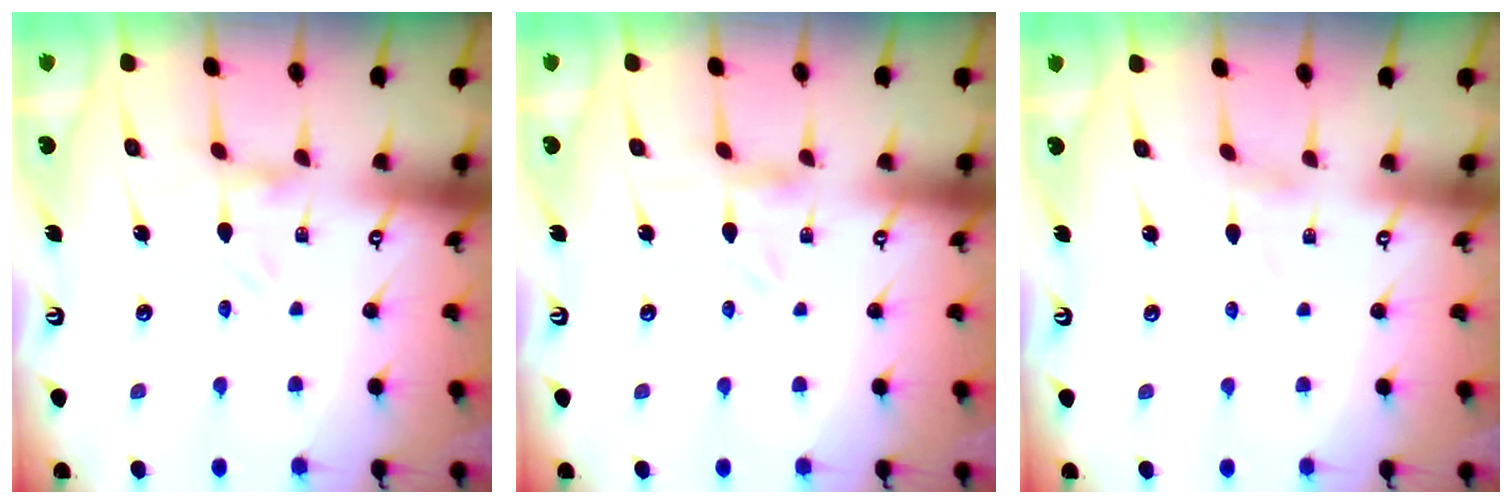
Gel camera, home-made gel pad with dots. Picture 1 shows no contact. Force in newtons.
{"total": 0.0}
{"total": 1.4, "press": 1.4, "slide": 0.1}